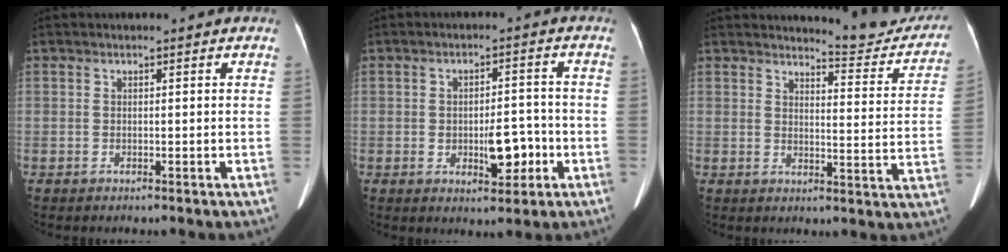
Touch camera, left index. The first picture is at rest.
{"total": 5.7, "force": [-1.6, 2.6, 4.8], "torque": [-0.068, 0.004, -0.017]}
{"total": 11.1, "force": [10.8, 1.4, 2.1], "torque": [-0.007, -0.045, 0.114]}